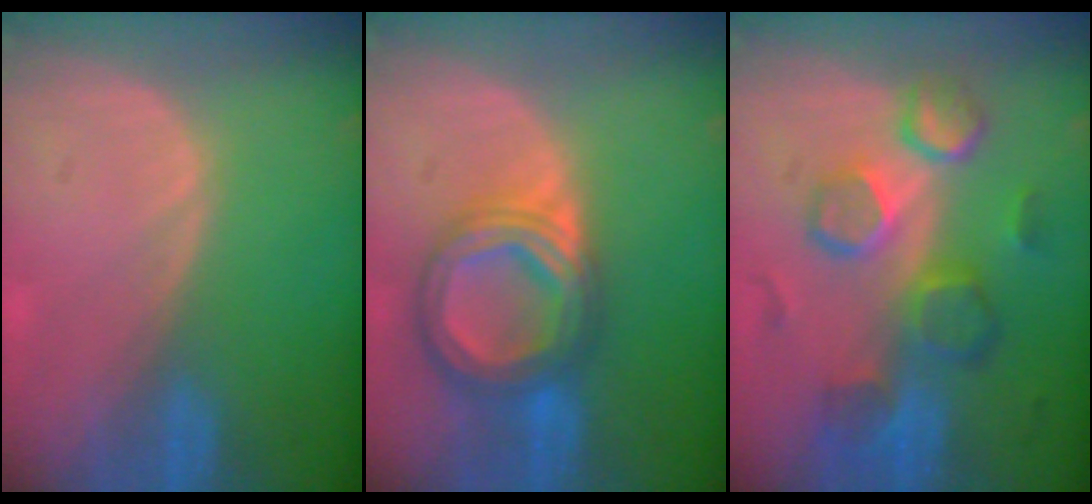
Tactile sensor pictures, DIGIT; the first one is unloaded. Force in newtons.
{"total": 8.7, "press": 8.6, "slide": 0.8}
{"total": 10.3, "press": 9.1, "slide": 4.9}